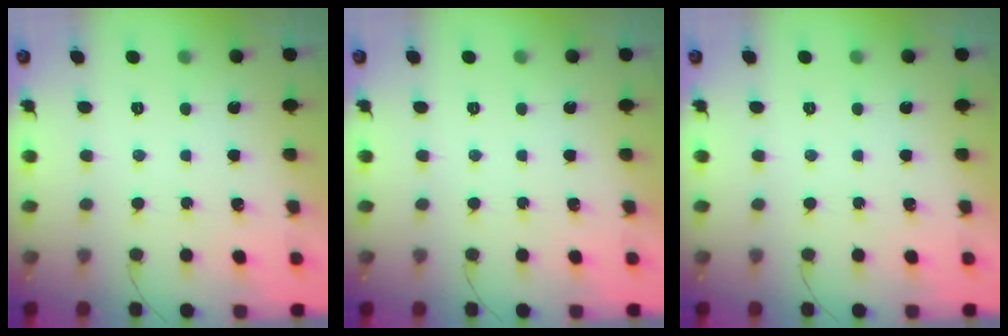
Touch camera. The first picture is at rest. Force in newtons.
{"total": 0.0}
{"total": 0.0}